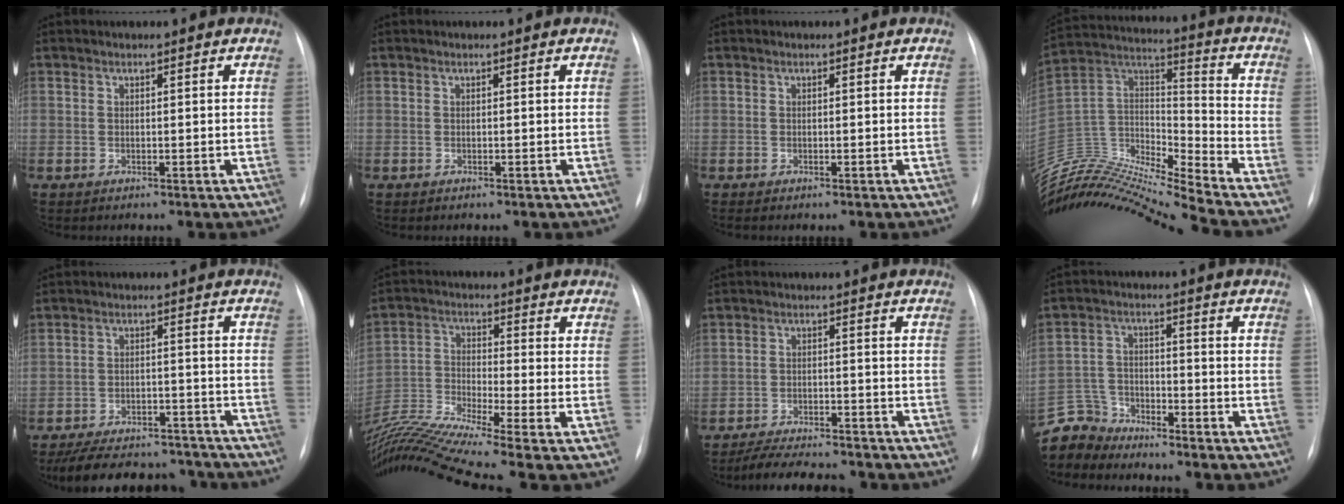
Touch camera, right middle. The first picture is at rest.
{"total": 0.0}
{"total": 0.0}
{"total": 21.4, "force": [-20.5, -1.6, 5.8], "torque": [-0.107, 0.029, -0.360]}
{"total": 16.6, "force": [-14.9, 5.2, 5.5], "torque": [-0.118, 0.002, -0.207]}
{"total": 12.9, "force": [-10.8, -2.4, 6.8], "torque": [-0.139, -0.008, -0.197]}
{"total": 9.0, "force": [-8.2, 1.8, 3.3], "torque": [-0.052, -0.007, -0.127]}
{"total": 7.6, "force": [-7.3, 1.9, -0.9], "torque": [0.013, 0.010, -0.149]}